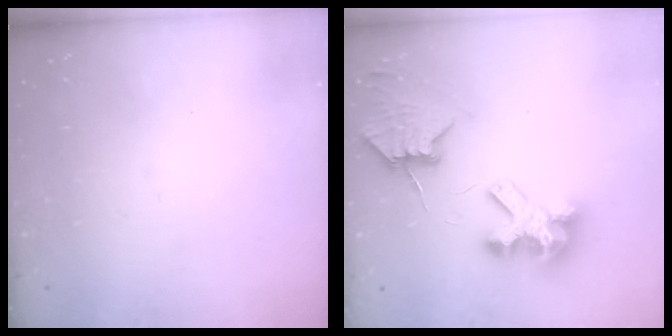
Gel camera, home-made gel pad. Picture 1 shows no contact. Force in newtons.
{"total": 8.0, "press": 7.9, "slide": 1.0}